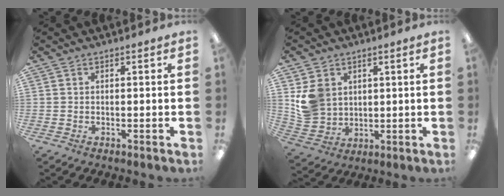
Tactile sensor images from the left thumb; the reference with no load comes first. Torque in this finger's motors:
{"motor_torque": [1.12, 1.07, 0.81, -0.94, 0.10]}